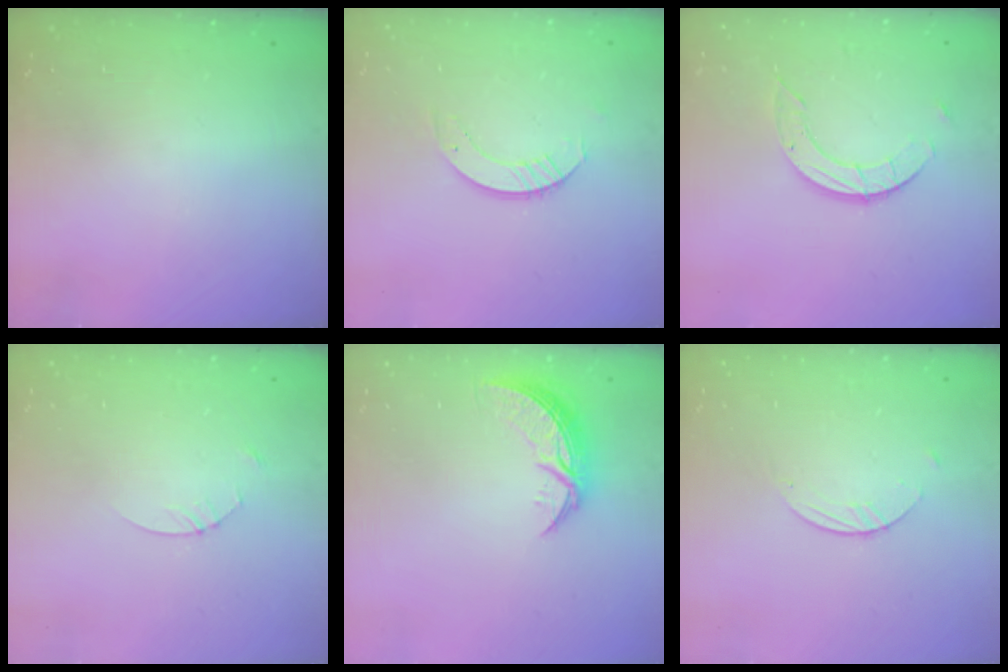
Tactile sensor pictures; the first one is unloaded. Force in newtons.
{"total": 5.8, "press": 5.8, "slide": 0.4}
{"total": 6.1, "press": 6.1, "slide": 0.2}
{"total": 2.5, "press": 2.5, "slide": 0.3}
{"total": 8.2, "press": 8.2, "slide": 0.3}
{"total": 1.5, "press": 1.5, "slide": 0.1}